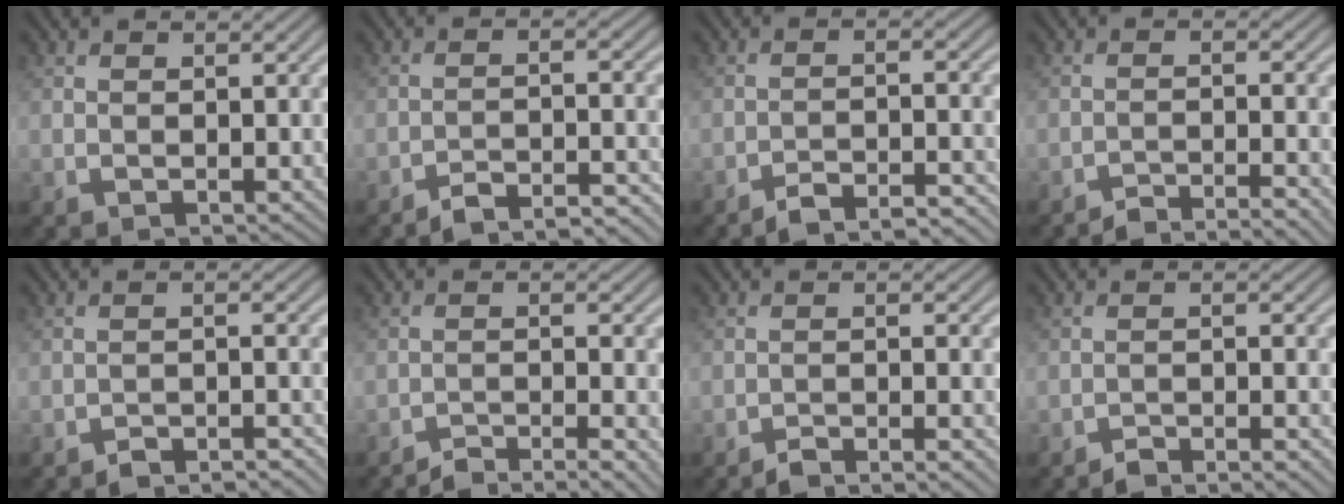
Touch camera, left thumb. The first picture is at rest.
{"total": 5.8, "force": [-5.2, 0.9, 2.4], "torque": [-0.041, 0.006, -0.084]}
{"total": 5.5, "force": [-4.8, 0.7, 2.4], "torque": [-0.040, 0.007, -0.079]}
{"total": 4.0, "force": [-3.4, 0.4, 1.9], "torque": [-0.024, 0.009, -0.065]}
{"total": 3.6, "force": [-3.4, 0.4, 1.2], "torque": [-0.015, 0.005, -0.056]}
{"total": 4.7, "force": [-4.0, 0.6, 2.5], "torque": [-0.037, 0.006, -0.071]}
{"total": 3.5, "force": [-3.1, 0.3, 1.7], "torque": [-0.021, 0.009, -0.059]}
{"total": 3.3, "force": [-3.0, 0.3, 1.4], "torque": [-0.013, 0.008, -0.057]}